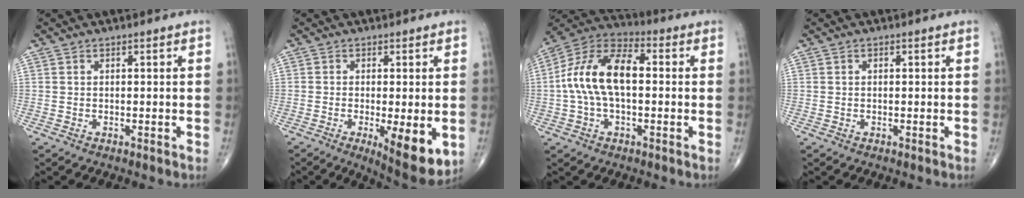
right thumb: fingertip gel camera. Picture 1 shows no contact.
{"total": 9.9, "force": [-2.5, 2.9, 9.1], "torque": [-0.132, -0.024, -0.032]}
{"total": 15.0, "force": [0.5, 8.2, 12.5], "torque": [-0.240, 0.039, -0.001]}
{"total": 0.5, "force": [0.1, 0.3, 0.4], "torque": [-0.008, 0.002, 0.002]}